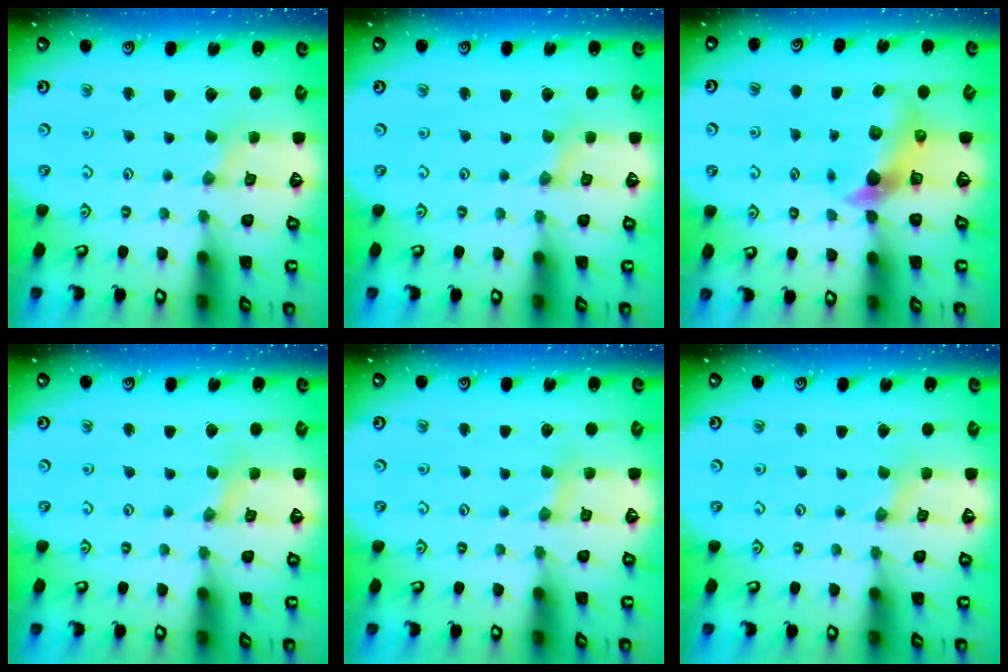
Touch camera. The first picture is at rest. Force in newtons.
{"total": 0.0}
{"total": 6.9, "press": 6.8, "slide": 0.9}
{"total": 0.0}
{"total": 2.6, "press": 2.6, "slide": 0.4}
{"total": 0.0}